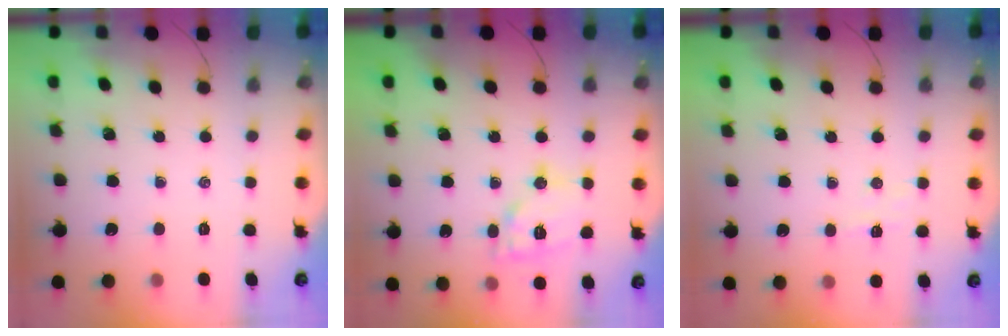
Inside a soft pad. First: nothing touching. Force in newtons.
{"total": 11.3, "press": 11.3, "slide": 0.7}
{"total": 3.8, "press": 3.6, "slide": 1.1}